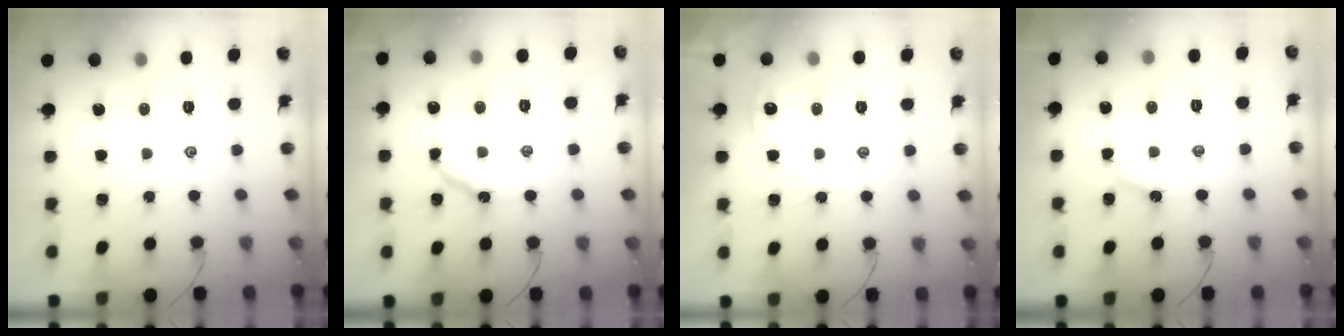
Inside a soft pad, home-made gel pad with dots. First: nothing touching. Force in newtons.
{"total": 8.7, "press": 8.7, "slide": 1.0}
{"total": 2.6, "press": 2.6, "slide": 0.3}
{"total": 3.6, "press": 3.6, "slide": 0.3}